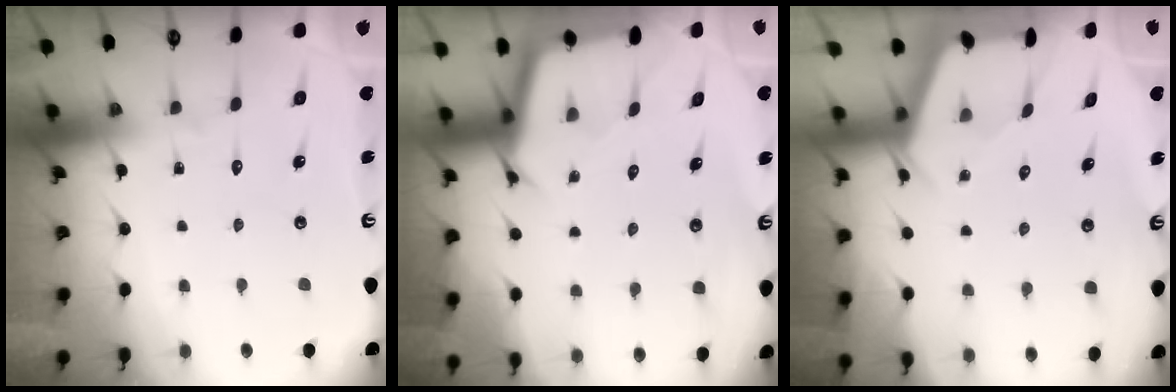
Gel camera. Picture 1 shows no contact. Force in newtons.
{"total": 2.7, "press": 2.7, "slide": 0.1}
{"total": 2.4, "press": 2.4, "slide": 0.3}